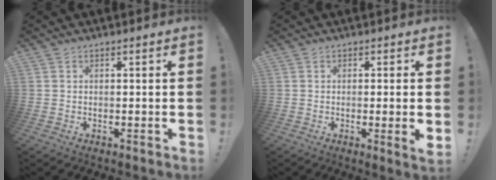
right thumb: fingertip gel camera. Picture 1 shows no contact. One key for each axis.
{"total": 3.7, "fx": -0.5, "fy": -0.3, "fz": 3.6, "tx": -0.050, "ty": -0.011, "tz": -0.008}